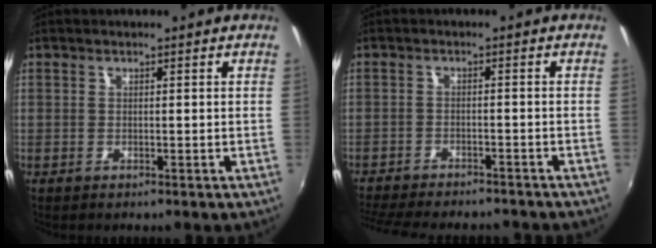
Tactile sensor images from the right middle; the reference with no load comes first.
{"total": 14.1, "force": [-12.4, 3.5, 5.9], "torque": [-0.135, -0.027, -0.186]}